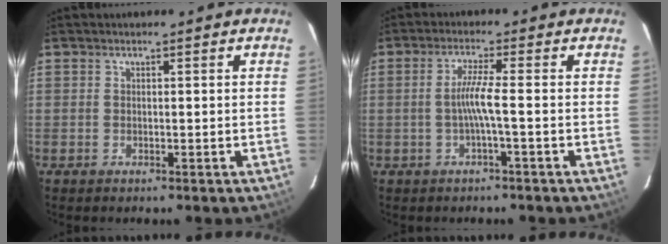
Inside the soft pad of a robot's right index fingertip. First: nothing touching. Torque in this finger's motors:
{"motor_torque": [0.83, -0.15, 0.49, 0.11]}